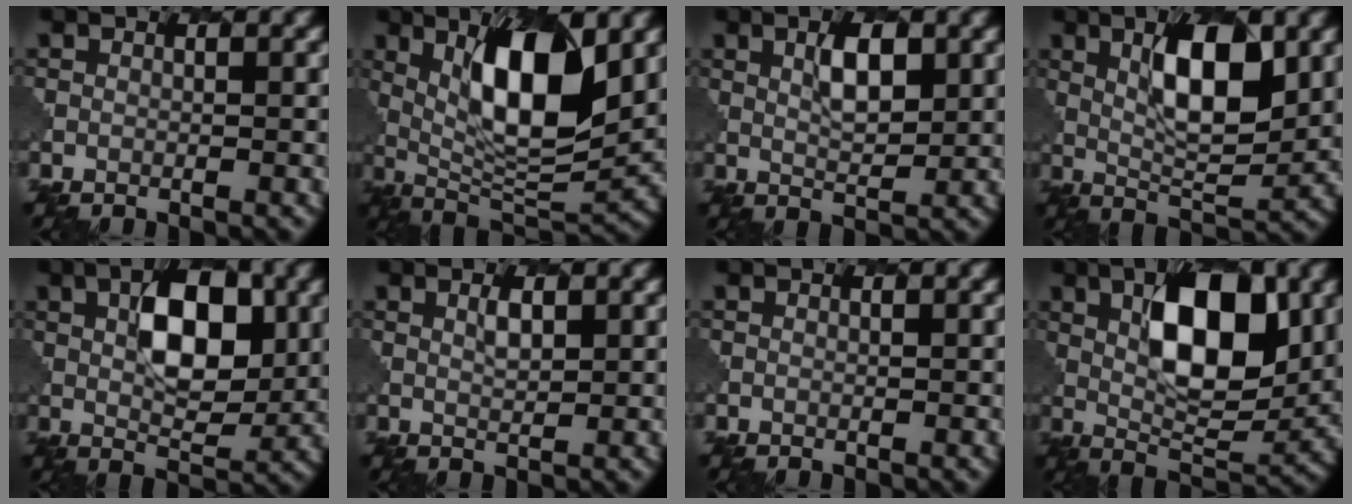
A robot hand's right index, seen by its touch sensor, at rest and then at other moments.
{"total": 10.2, "force": [2.9, 3.3, 9.2], "torque": [-0.146, -0.010, 0.055]}
{"total": 3.5, "force": [1.5, 1.3, 2.8], "torque": [-0.050, 0.001, 0.029]}
{"total": 7.6, "force": [2.5, 2.6, 6.7], "torque": [-0.106, -0.002, 0.045]}
{"total": 7.5, "force": [1.9, 3.8, 6.2], "torque": [-0.088, 0.006, 0.032]}
{"total": 1.4, "force": [0.9, 0.3, 0.9], "torque": [-0.020, -0.002, 0.018]}
{"total": 0.0}
{"total": 9.6, "force": [2.7, 4.2, 8.3], "torque": [-0.122, 0.003, 0.045]}